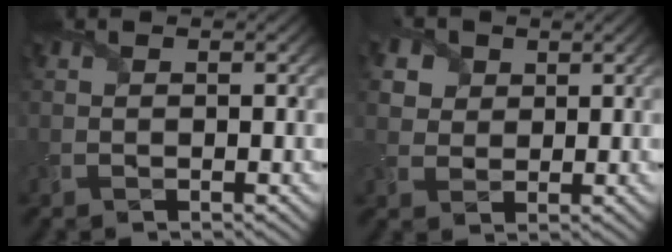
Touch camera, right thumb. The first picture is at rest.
{"total": 4.9, "force": [2.5, 3.8, 1.9], "torque": [-0.084, 0.004, 0.044]}